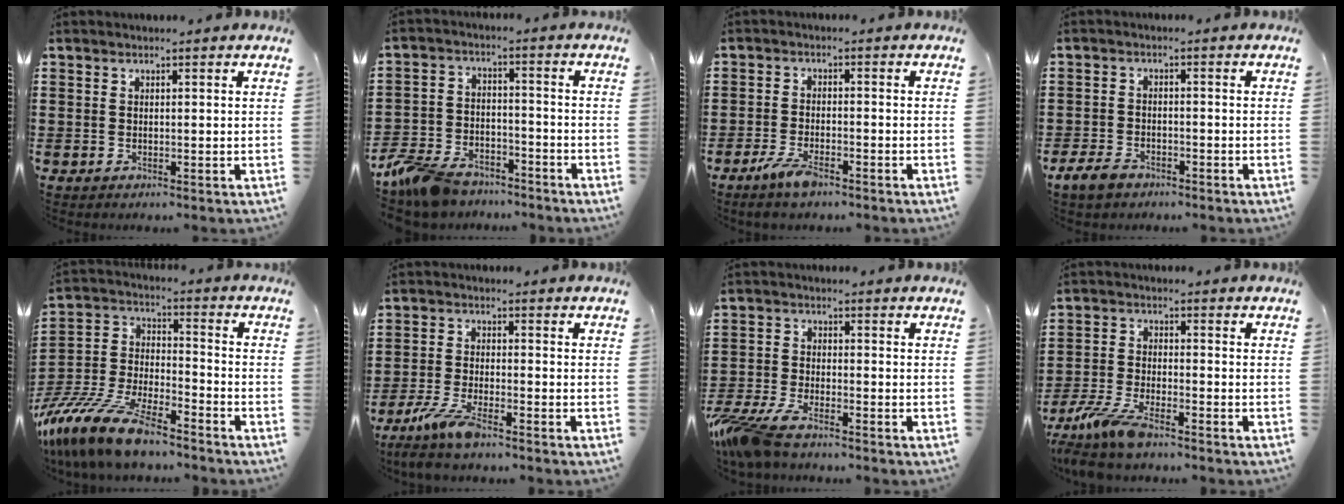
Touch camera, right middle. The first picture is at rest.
{"total": 8.3, "force": [-7.4, 2.6, 2.6], "torque": [-0.082, 0.009, -0.152]}
{"total": 4.2, "force": [-2.9, 1.2, 2.8], "torque": [-0.067, -0.003, -0.057]}
{"total": 3.4, "force": [-2.5, 1.6, 1.6], "torque": [-0.044, 0.002, -0.053]}
{"total": 12.5, "force": [-10.7, 2.2, 6.2], "torque": [-0.148, 0.013, -0.219]}
{"total": 5.7, "force": [-4.4, 0.7, 3.6], "torque": [-0.085, -0.017, -0.084]}
{"total": 6.2, "force": [-5.1, 1.0, 3.3], "torque": [-0.102, -0.015, -0.108]}
{"total": 6.6, "force": [-5.3, 1.2, 3.7], "torque": [-0.093, -0.013, -0.103]}